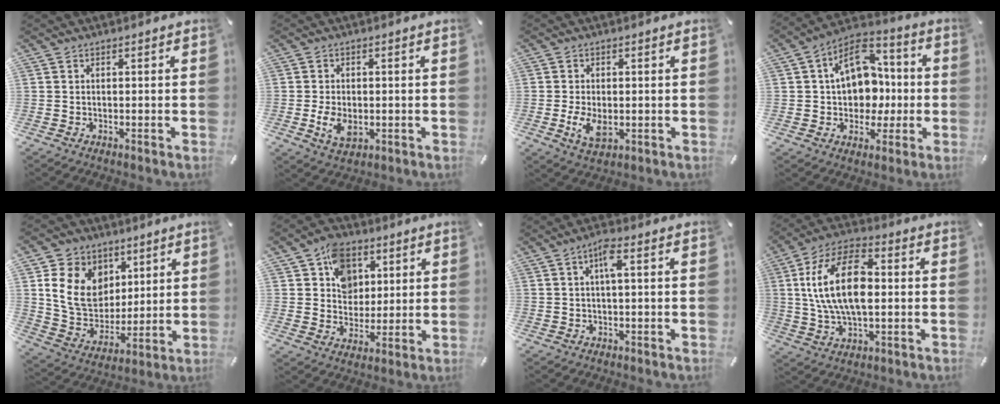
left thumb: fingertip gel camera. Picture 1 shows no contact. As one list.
[{"total": 5.9, "force": [-0.9, 4.0, 4.3], "torque": [-0.092, -0.004, -0.019]}, {"total": 5.6, "force": [-0.8, 3.5, 4.4], "torque": [-0.093, -0.006, -0.018]}, {"total": 13.4, "force": [1.7, 11.1, 7.3], "torque": [-0.111, -0.005, 0.037]}, {"total": 15.0, "force": [4.6, 12.6, 6.7], "torque": [-0.141, -0.009, 0.092]}, {"total": 10.1, "force": [4.2, 8.6, 3.3], "torque": [-0.058, -0.007, 0.080]}, {"total": 4.2, "force": [0.7, 0.9, 4.1], "torque": [-0.082, 0.009, 0.008]}, {"total": 16.8, "force": [1.4, 9.1, 14.0], "torque": [-0.287, 0.006, 0.022]}]